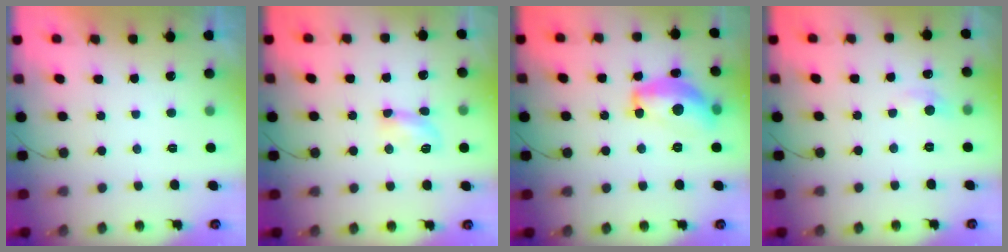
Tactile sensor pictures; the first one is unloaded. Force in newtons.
{"total": 5.1, "press": 5.0, "slide": 0.7}
{"total": 16.0, "press": 16.0, "slide": 0.7}
{"total": 4.9, "press": 4.9, "slide": 0.6}